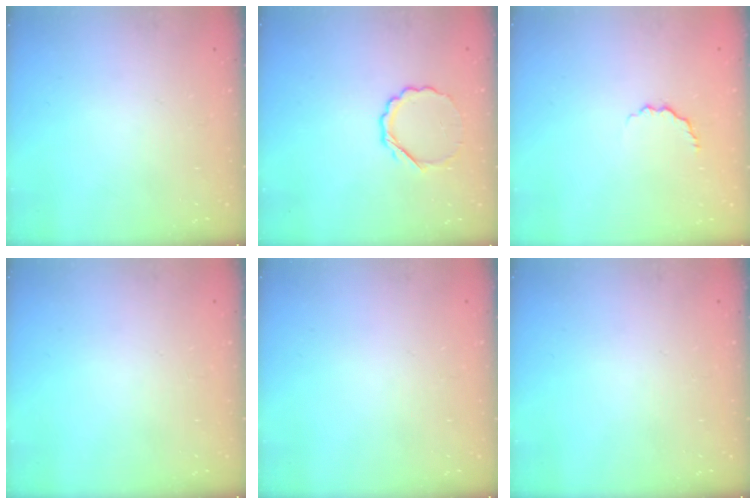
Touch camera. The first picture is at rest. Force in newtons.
{"total": 5.4, "press": 5.2, "slide": 1.4}
{"total": 4.4, "press": 4.3, "slide": 1.0}
{"total": 0.0}
{"total": 0.0}
{"total": 0.0}